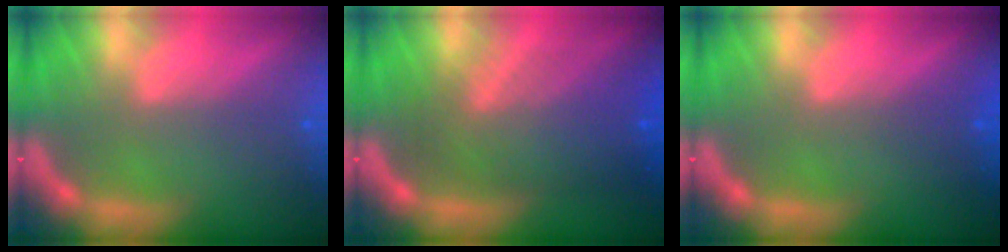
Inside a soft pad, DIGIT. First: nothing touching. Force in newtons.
{"total": 8.1}
{"total": 0.9}